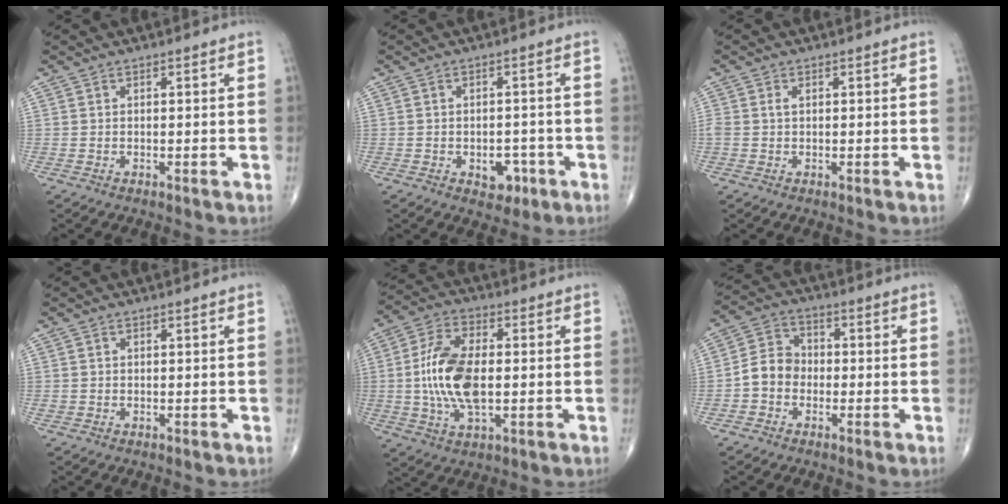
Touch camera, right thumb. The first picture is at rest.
{"total": 4.5, "force": [-1.8, 3.1, 2.7], "torque": [-0.012, 0.012, -0.020]}
{"total": 1.3, "force": [0.3, 0.8, 0.9], "torque": [-0.023, 0.006, 0.008]}
{"total": 0.5, "force": [0.0, 0.5, 0.1], "torque": [0.002, 0.002, -0.001]}
{"total": 13.5, "force": [-0.4, 6.7, 11.7], "torque": [-0.236, 0.007, -0.009]}
{"total": 6.5, "force": [-1.6, 5.4, 3.3], "torque": [-0.042, 0.027, -0.044]}